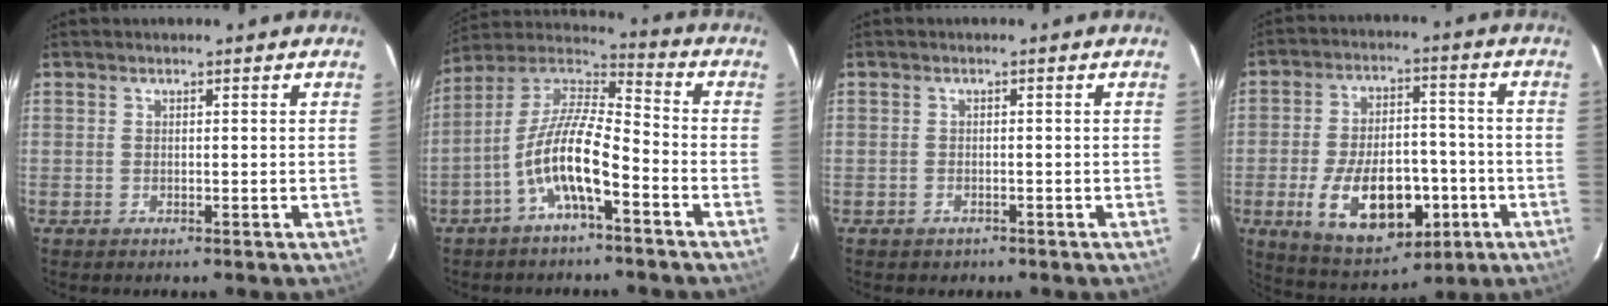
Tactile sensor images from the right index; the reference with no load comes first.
{"total": 13.5, "force": [-6.1, 3.8, 11.4], "torque": [-0.225, 0.000, -0.121]}
{"total": 1.9, "force": [-1.1, 1.4, 0.3], "torque": [-0.009, 0.004, -0.013]}
{"total": 17.6, "force": [-5.8, 9.7, 13.4], "torque": [-0.260, 0.002, -0.069]}